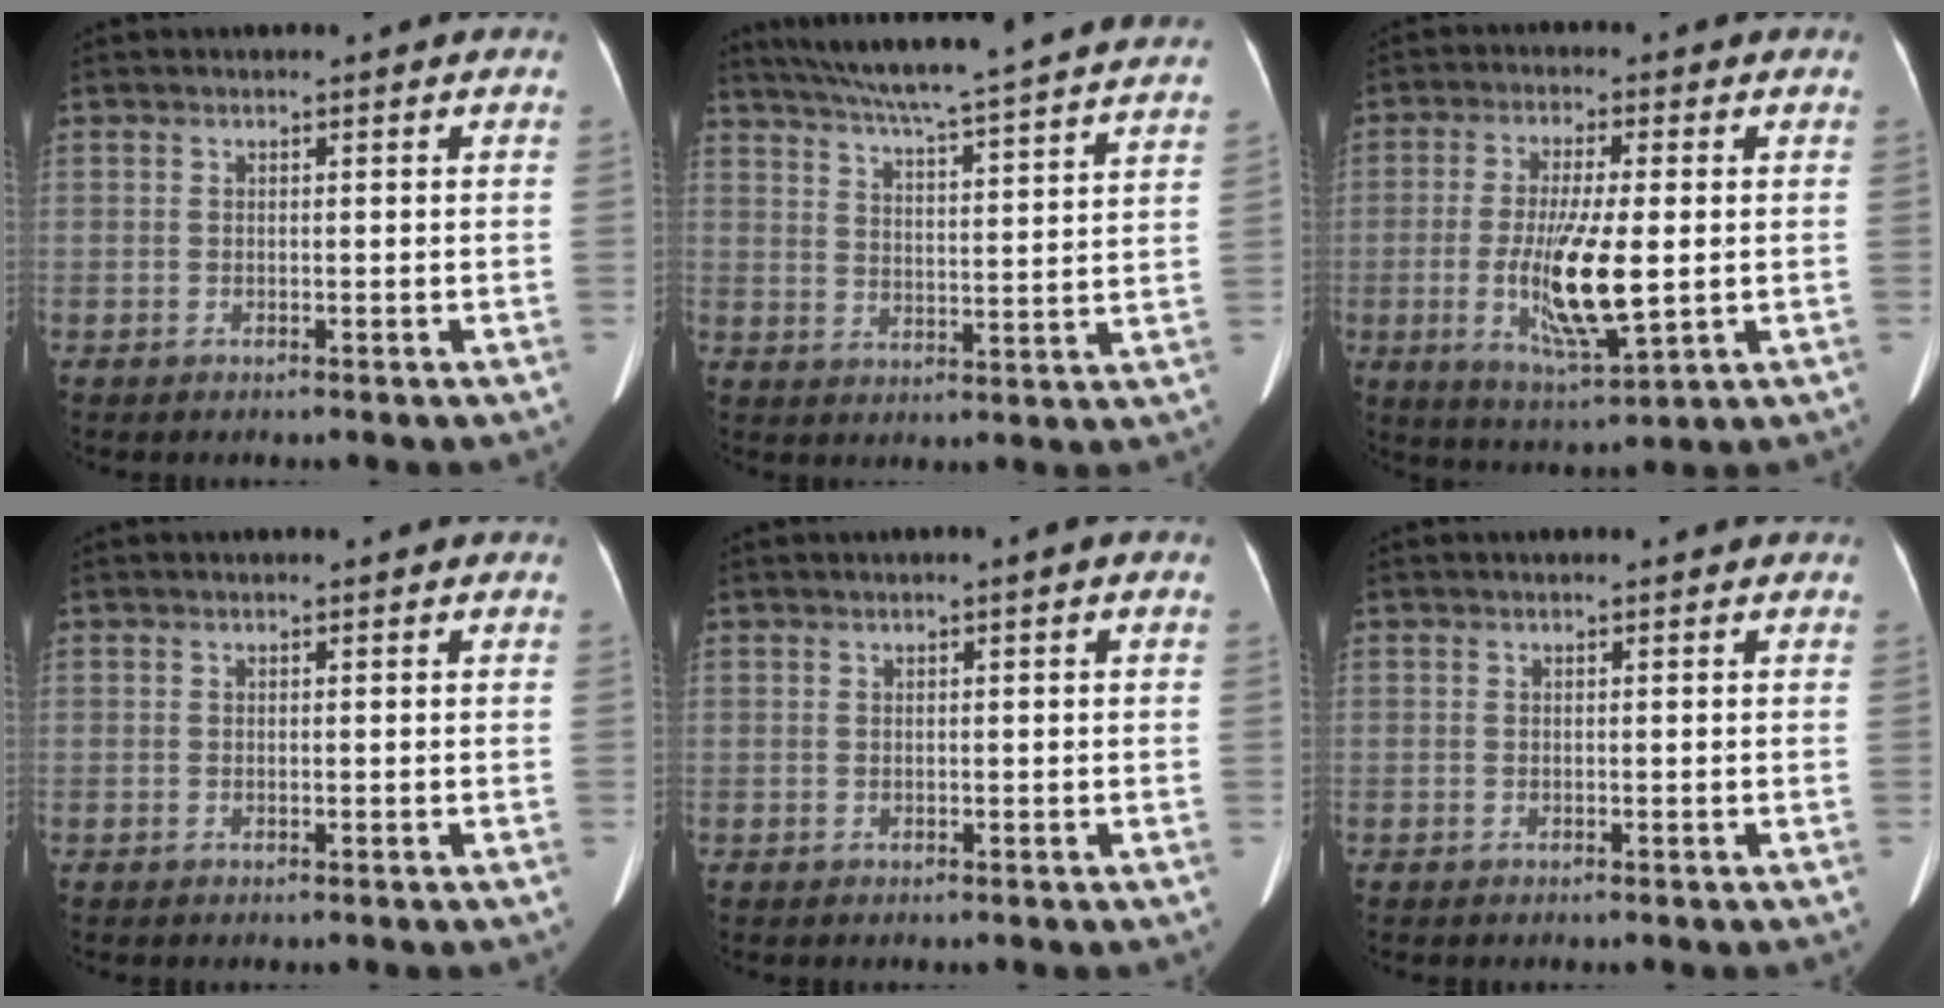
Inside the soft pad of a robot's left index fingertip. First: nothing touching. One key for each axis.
{"total": 28.4, "fx": 25.7, "fy": 0.3, "fz": 12.1, "tx": -0.201, "ty": -0.035, "tz": 0.329}
{"total": 11.4, "fx": -1.2, "fy": 2.2, "fz": 11.2, "tx": -0.219, "ty": -0.023, "tz": -0.015}
{"total": 0.0}
{"total": 0.8, "fx": 0.2, "fy": 0.0, "fz": 0.8, "tx": -0.014, "ty": 0.000, "tz": 0.004}
{"total": 0.0}